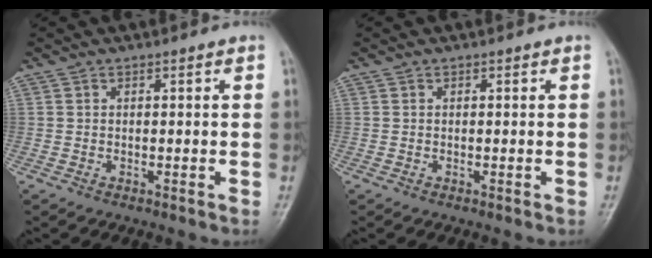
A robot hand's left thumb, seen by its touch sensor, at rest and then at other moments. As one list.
[{"total": 0.0}]